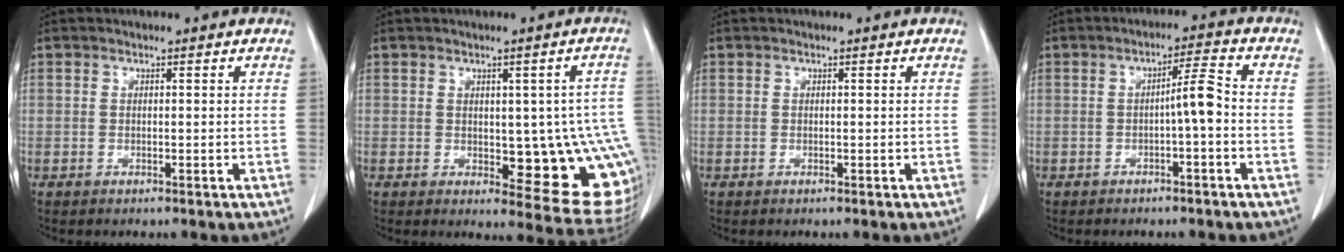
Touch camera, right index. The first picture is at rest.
{"total": 13.2, "force": [-1.0, 4.5, 12.4], "torque": [-0.104, 0.004, 0.001]}
{"total": 0.0}
{"total": 4.1, "force": [-0.8, 0.1, 4.0], "torque": [-0.061, 0.010, -0.014]}